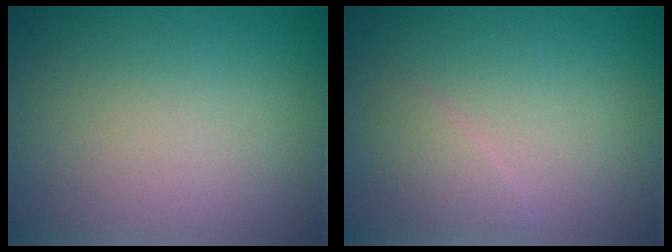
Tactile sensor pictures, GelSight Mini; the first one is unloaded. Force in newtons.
{"total": 1.3, "press": 1.3, "slide": 0.1}